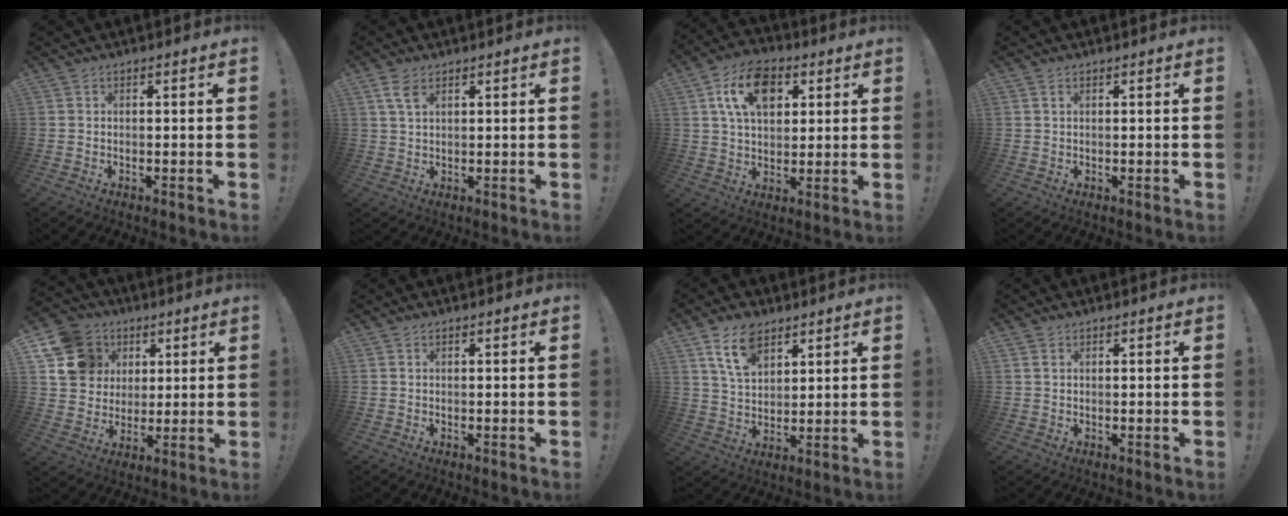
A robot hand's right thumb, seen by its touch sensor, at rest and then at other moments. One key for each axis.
{"total": 5.0, "fx": 2.7, "fy": 2.4, "fz": 3.4, "tx": -0.054, "ty": -0.010, "tz": 0.049}
{"total": 14.2, "fx": 5.5, "fy": 9.5, "fz": 9.1, "tx": -0.141, "ty": -0.001, "tz": 0.103}
{"total": 1.0, "fx": 0.6, "fy": 0.4, "fz": 0.7, "tx": -0.015, "ty": 0.000, "tz": 0.011}
{"total": 16.1, "fx": 5.9, "fy": 13.8, "fz": 5.9, "tx": -0.091, "ty": -0.012, "tz": 0.135}
{"total": 0.0}
{"total": 11.1, "fx": 6.8, "fy": 6.4, "fz": 6.0, "tx": -0.108, "ty": -0.020, "tz": 0.131}
{"total": 1.3, "fx": 0.8, "fy": 0.9, "fz": 0.6, "tx": -0.012, "ty": 0.002, "tz": 0.015}